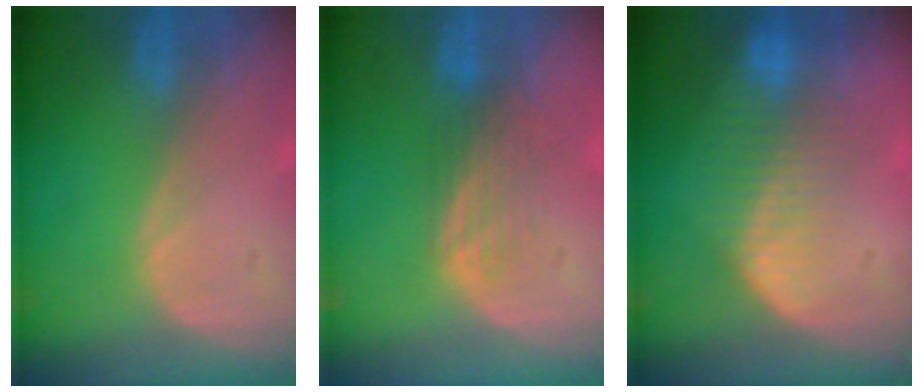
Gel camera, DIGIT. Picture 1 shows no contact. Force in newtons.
{"total": 3.7, "press": 3.1, "slide": 2.0}
{"total": 8.4, "press": 7.2, "slide": 4.4}